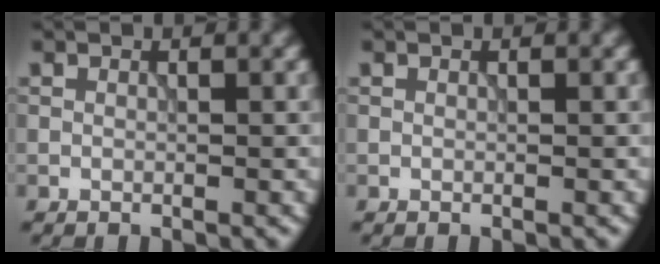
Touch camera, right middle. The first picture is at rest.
{"total": 0.0}